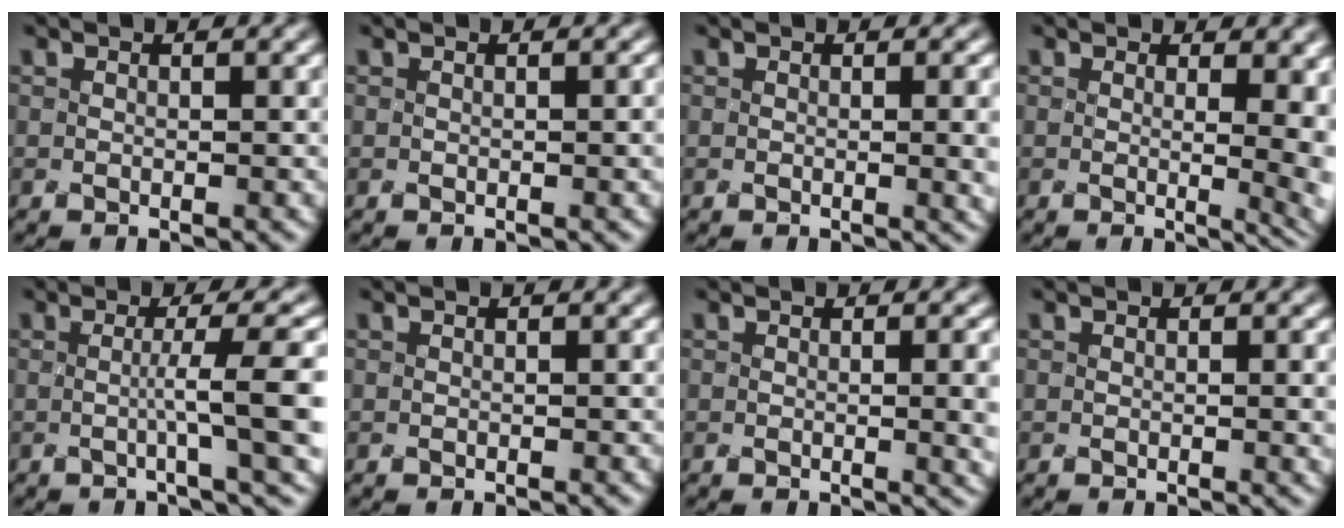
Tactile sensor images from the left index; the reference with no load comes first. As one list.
[{"total": 1.2, "force": [-0.2, 0.4, 1.1], "torque": [-0.004, 0.003, 0.003]}, {"total": 3.1, "force": [-0.1, 1.3, 2.9], "torque": [-0.013, 0.009, 0.008]}, {"total": 7.7, "force": [1.4, 3.8, 6.5], "torque": [-0.037, 0.017, 0.022]}, {"total": 5.2, "force": [-0.6, 0.5, 5.1], "torque": [-0.070, 0.014, 0.002]}, {"total": 0.0}, {"total": 4.1, "force": [-0.2, 1.7, 3.7], "torque": [-0.014, 0.010, 0.010]}, {"total": 1.2, "force": [-0.1, 0.3, 1.1], "torque": [-0.006, 0.002, 0.005]}]